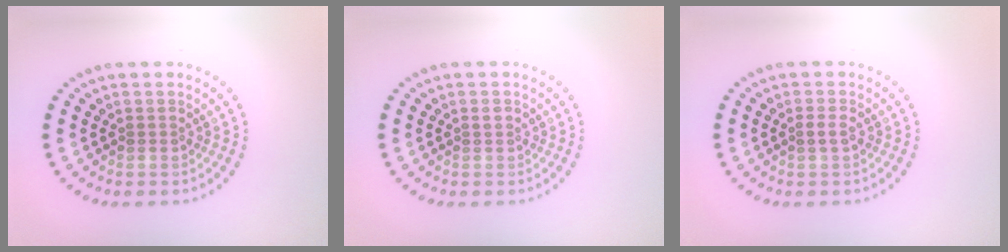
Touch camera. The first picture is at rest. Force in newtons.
{"total": 0.6, "press": 0.5, "slide": 0.3}
{"total": 0.9, "press": 0.9, "slide": 0.2}